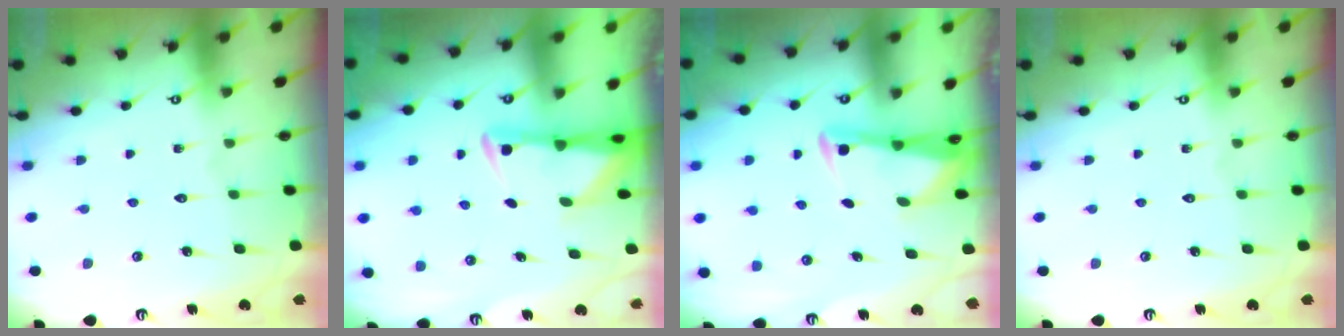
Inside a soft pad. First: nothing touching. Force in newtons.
{"total": 2.8, "press": 2.8, "slide": 0.6}
{"total": 3.3, "press": 3.2, "slide": 0.6}
{"total": 0.0}